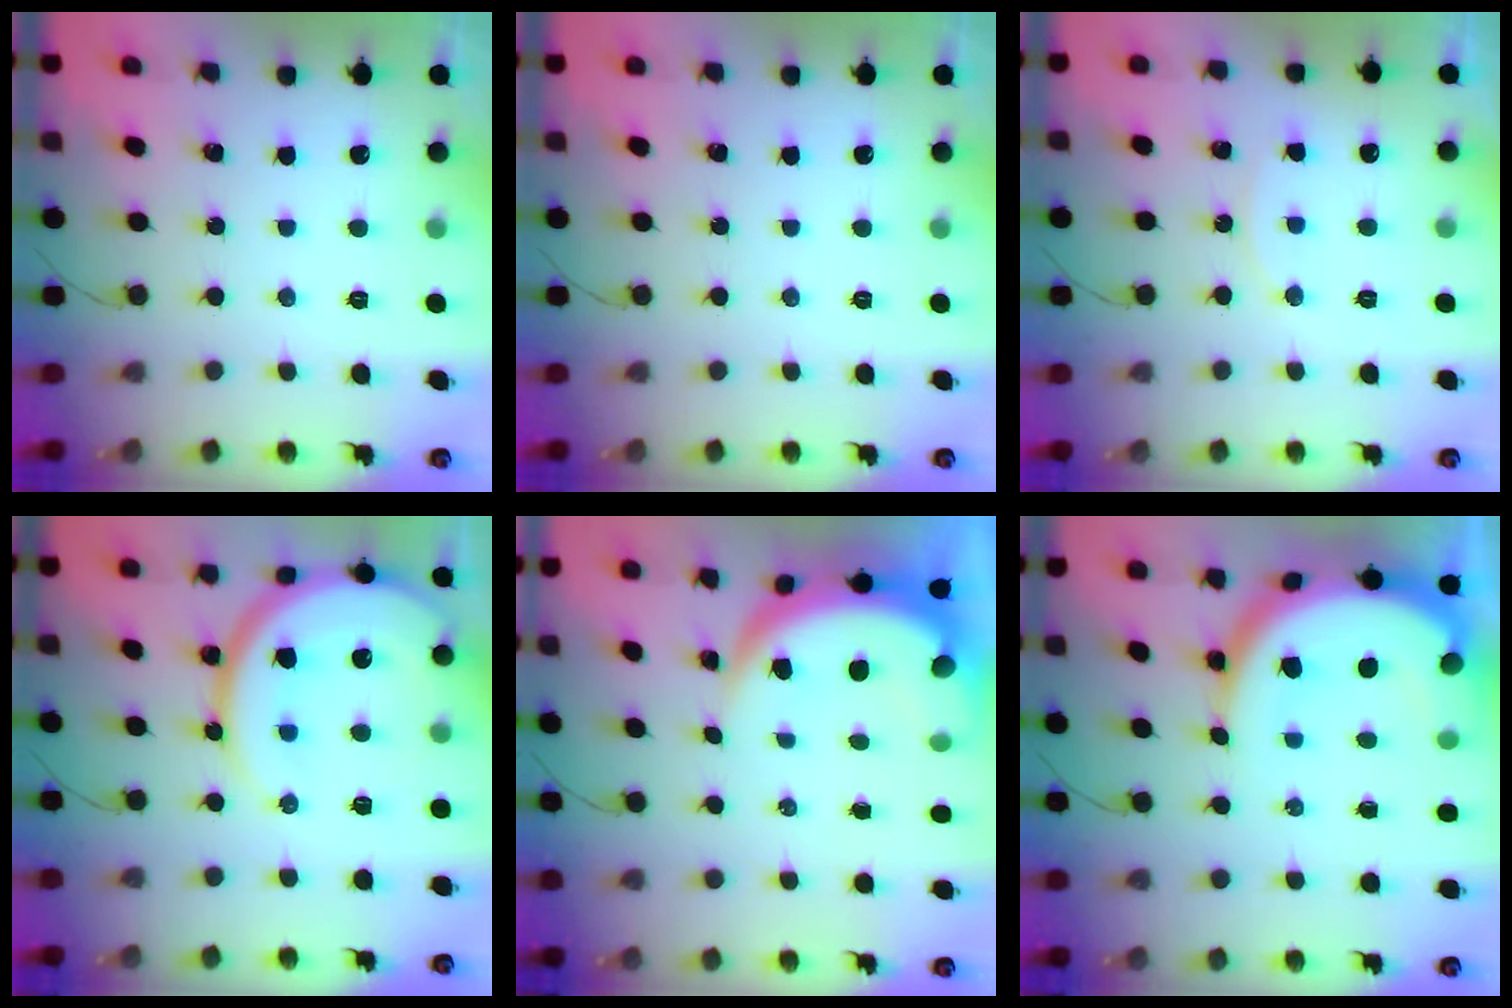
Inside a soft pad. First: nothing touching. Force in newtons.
{"total": 0.0}
{"total": 6.0, "press": 6.0, "slide": 0.5}
{"total": 17.7, "press": 17.7, "slide": 1.6}
{"total": 9.1, "press": 9.1, "slide": 1.1}
{"total": 15.7, "press": 15.6, "slide": 1.3}